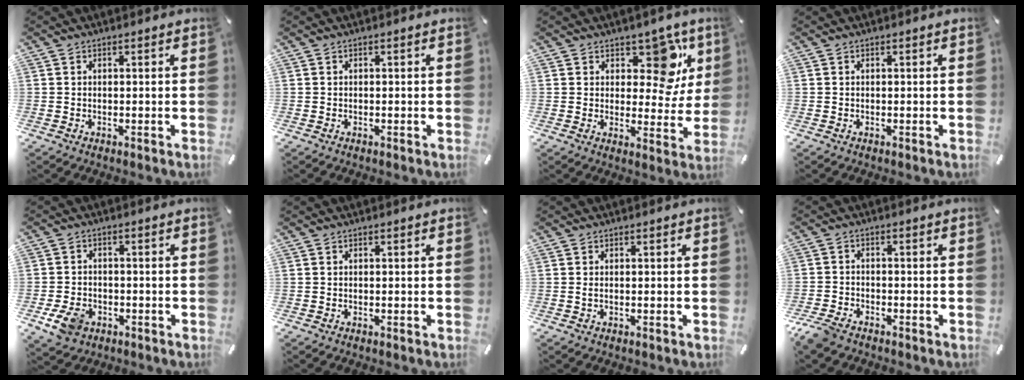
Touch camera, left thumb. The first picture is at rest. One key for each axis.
{"total": 0.0}
{"total": 13.4, "fx": 6.7, "fy": 8.0, "fz": 8.5, "tx": -0.095, "ty": -0.045, "tz": 0.115}
{"total": 0.0}
{"total": 6.7, "fx": -2.7, "fy": 5.0, "fz": 3.4, "tx": -0.076, "ty": 0.005, "tz": -0.052}
{"total": 0.0}
{"total": 0.7, "fx": 0.1, "fy": 0.3, "fz": 0.7, "tx": -0.005, "ty": -0.003, "tz": -0.001}
{"total": 3.8, "fx": -3.1, "fy": 1.7, "fz": 1.4, "tx": -0.047, "ty": 0.009, "tz": -0.066}